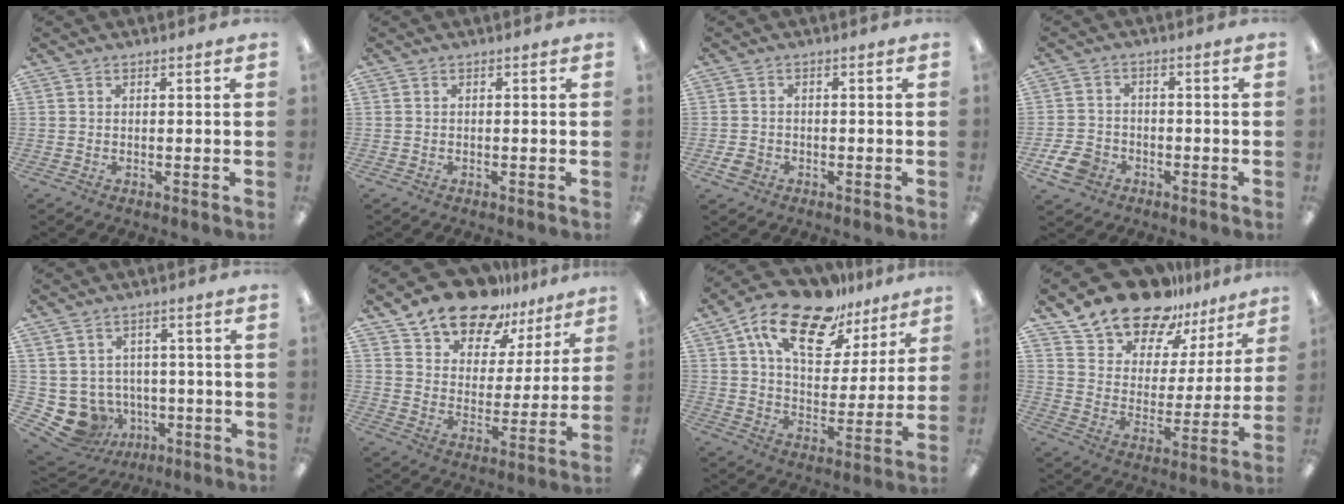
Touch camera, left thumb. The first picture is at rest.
{"total": 0.0}
{"total": 2.5, "force": [-1.5, 1.9, 0.9], "torque": [-0.012, 0.004, -0.026]}
{"total": 6.2, "force": [-3.4, 4.5, 2.6], "torque": [-0.047, 0.012, -0.063]}
{"total": 8.4, "force": [-2.7, 7.5, 2.5], "torque": [-0.078, 0.001, -0.037]}
{"total": 15.6, "force": [12.6, 7.8, 4.9], "torque": [-0.083, -0.094, 0.227]}
{"total": 18.9, "force": [12.6, 9.1, 10.8], "torque": [-0.185, -0.071, 0.217]}
{"total": 17.2, "force": [14.4, 8.3, 4.5], "torque": [-0.096, -0.112, 0.260]}